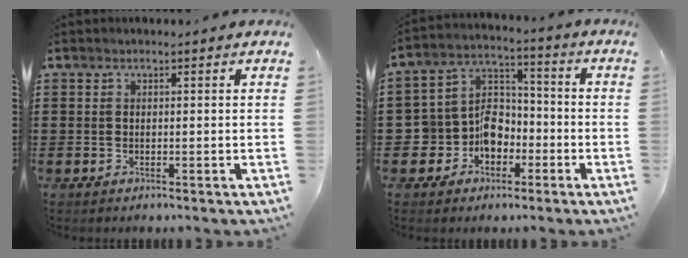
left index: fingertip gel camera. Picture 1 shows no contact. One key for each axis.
{"total": 7.5, "fx": -3.1, "fy": 6.4, "fz": 2.4, "tx": -0.077, "ty": 0.007, "tz": -0.061}